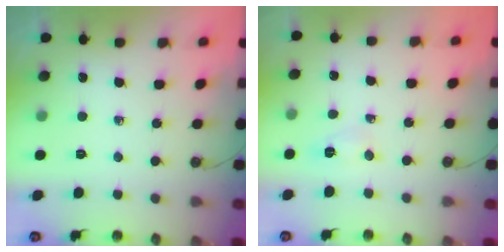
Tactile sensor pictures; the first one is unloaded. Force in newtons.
{"total": 2.9, "press": 2.7, "slide": 1.2}